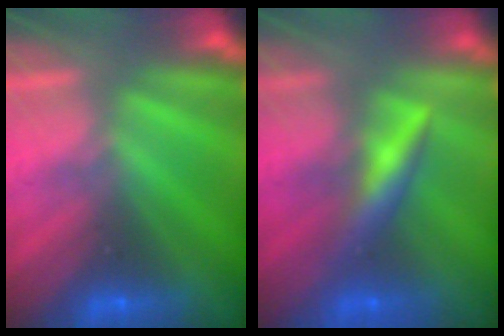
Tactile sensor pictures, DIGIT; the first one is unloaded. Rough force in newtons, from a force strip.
{"total": 2.4}